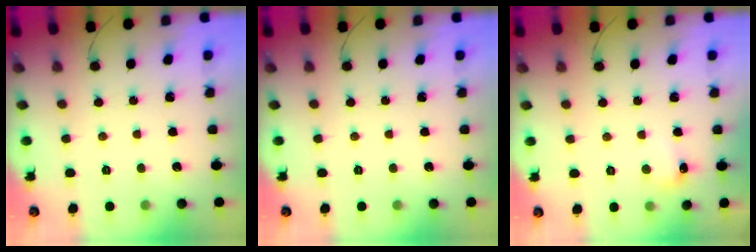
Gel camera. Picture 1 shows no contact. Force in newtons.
{"total": 0.0}
{"total": 5.8, "press": 5.6, "slide": 1.5}